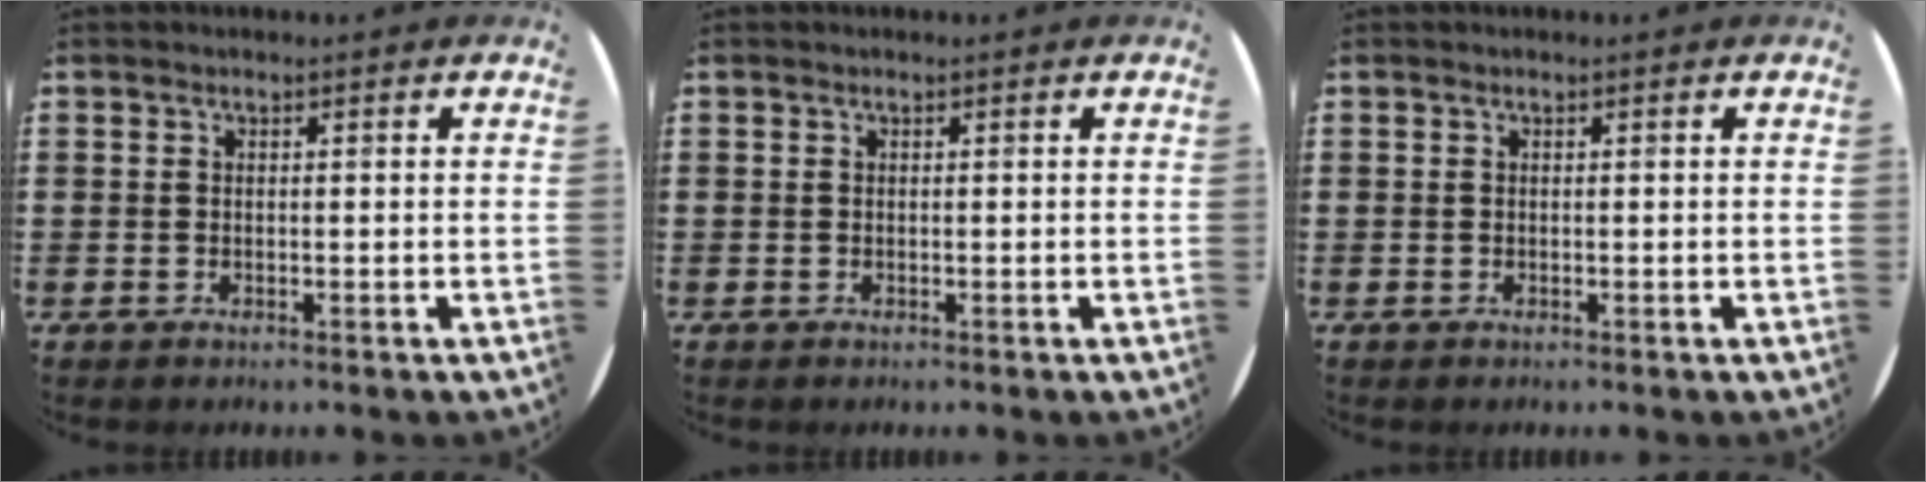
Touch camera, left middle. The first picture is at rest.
{"total": 0.0}
{"total": 0.0}